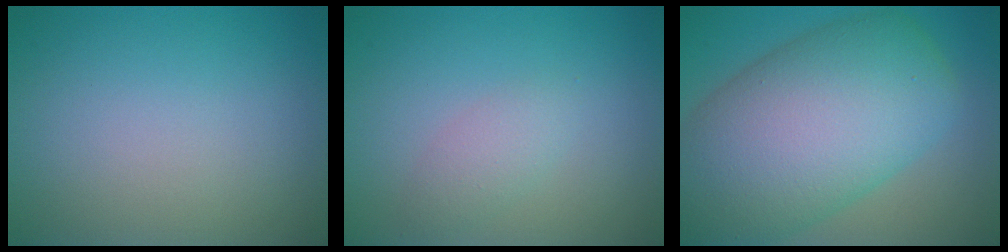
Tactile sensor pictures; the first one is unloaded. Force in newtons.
{"total": 1.7, "press": 1.7, "slide": 0.0}
{"total": 13.6, "press": 13.6, "slide": 0.3}